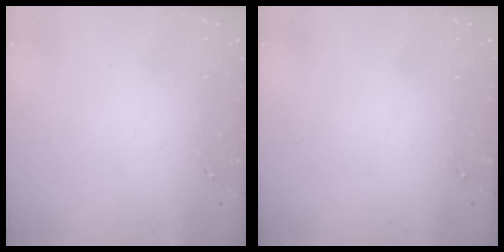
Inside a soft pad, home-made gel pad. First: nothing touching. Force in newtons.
{"total": 0.0}